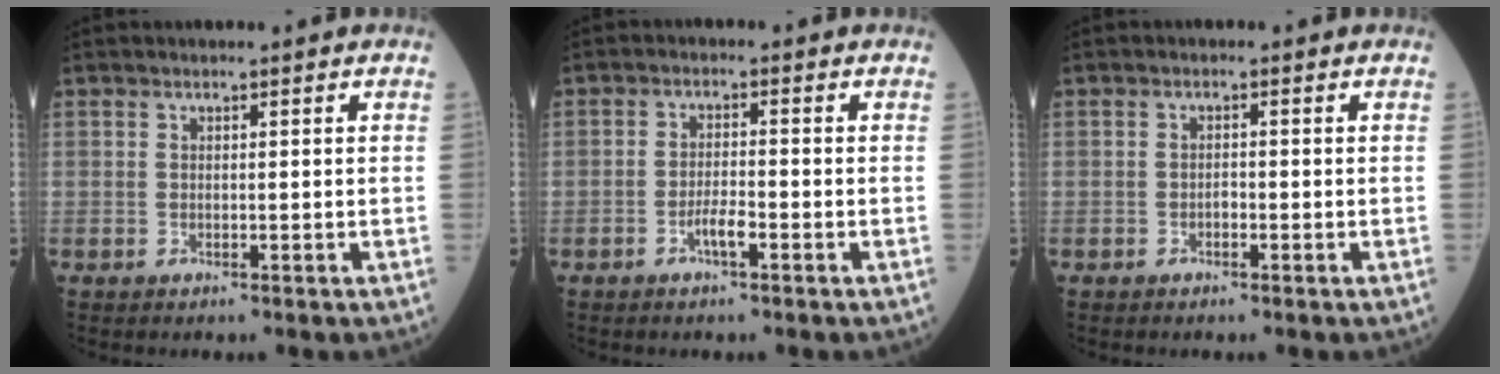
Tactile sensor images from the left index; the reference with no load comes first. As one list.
[{"total": 2.7, "force": [-1.5, 0.5, 2.3], "torque": [-0.043, 0.001, -0.030]}, {"total": 0.9, "force": [-0.5, 0.4, 0.6], "torque": [-0.008, 0.003, -0.011]}]